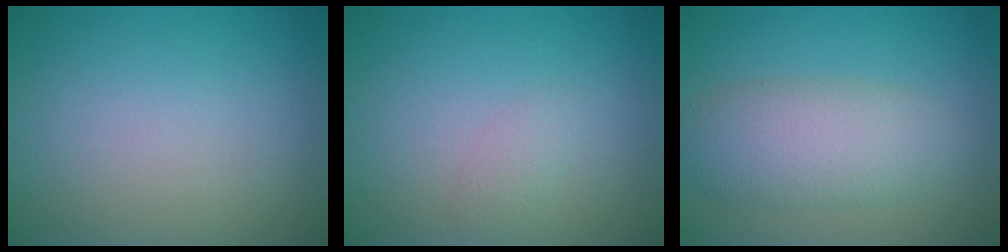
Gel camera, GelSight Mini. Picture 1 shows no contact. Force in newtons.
{"total": 1.1, "press": 1.1, "slide": 0.1}
{"total": 5.1, "press": 5.1, "slide": 0.1}